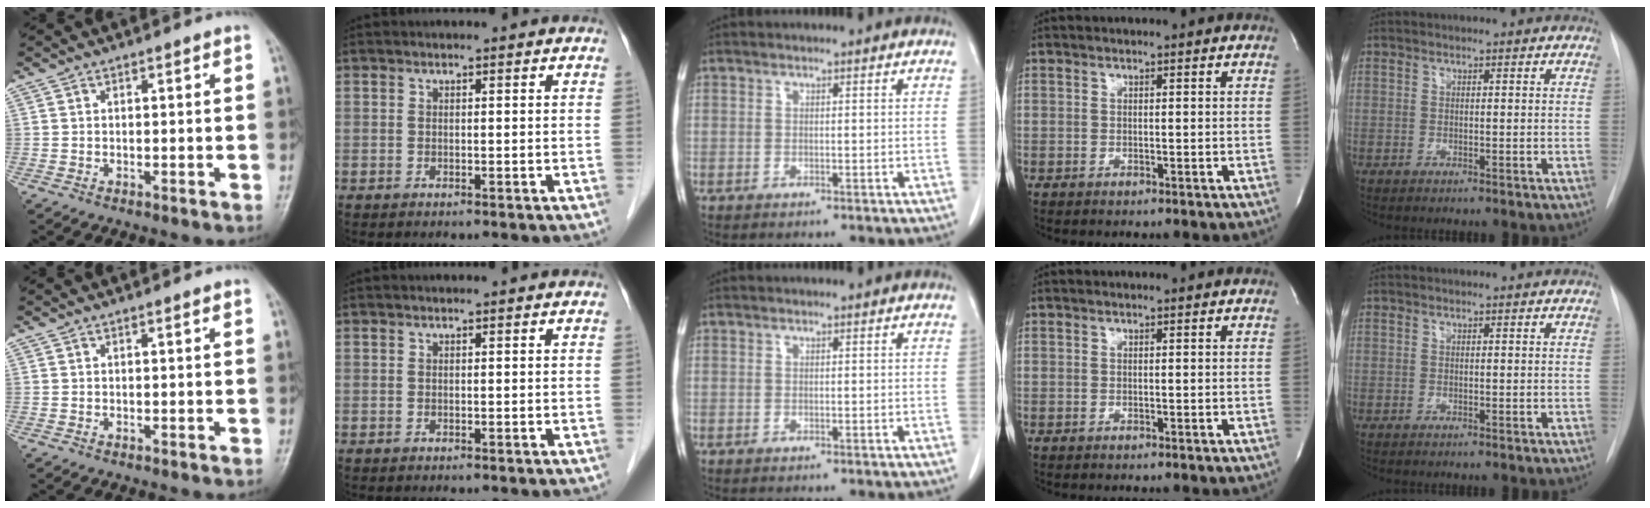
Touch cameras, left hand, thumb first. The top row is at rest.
{}